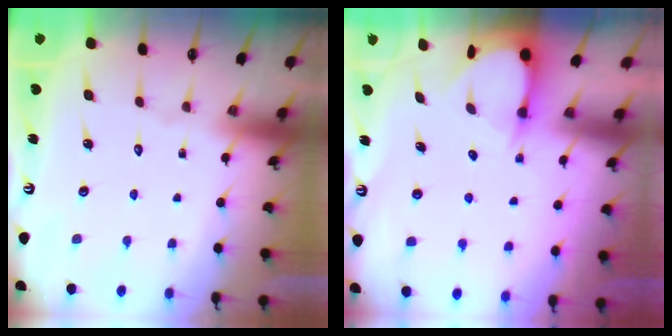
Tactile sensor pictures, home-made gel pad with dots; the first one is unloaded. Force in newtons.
{"total": 3.6, "press": 3.6, "slide": 0.4}